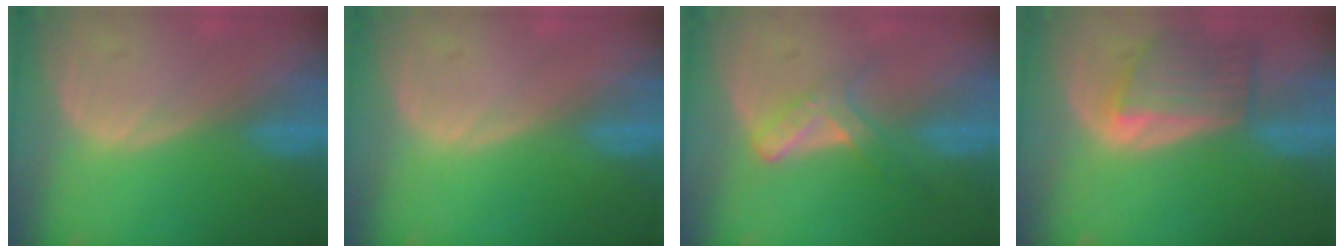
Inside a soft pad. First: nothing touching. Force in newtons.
{"total": 0.0}
{"total": 5.4, "press": 4.7, "slide": 2.7}
{"total": 6.6, "press": 6.3, "slide": 1.9}